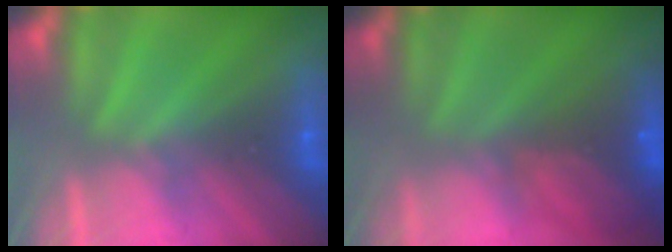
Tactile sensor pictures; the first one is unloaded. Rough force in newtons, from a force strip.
{"total": 7.8}